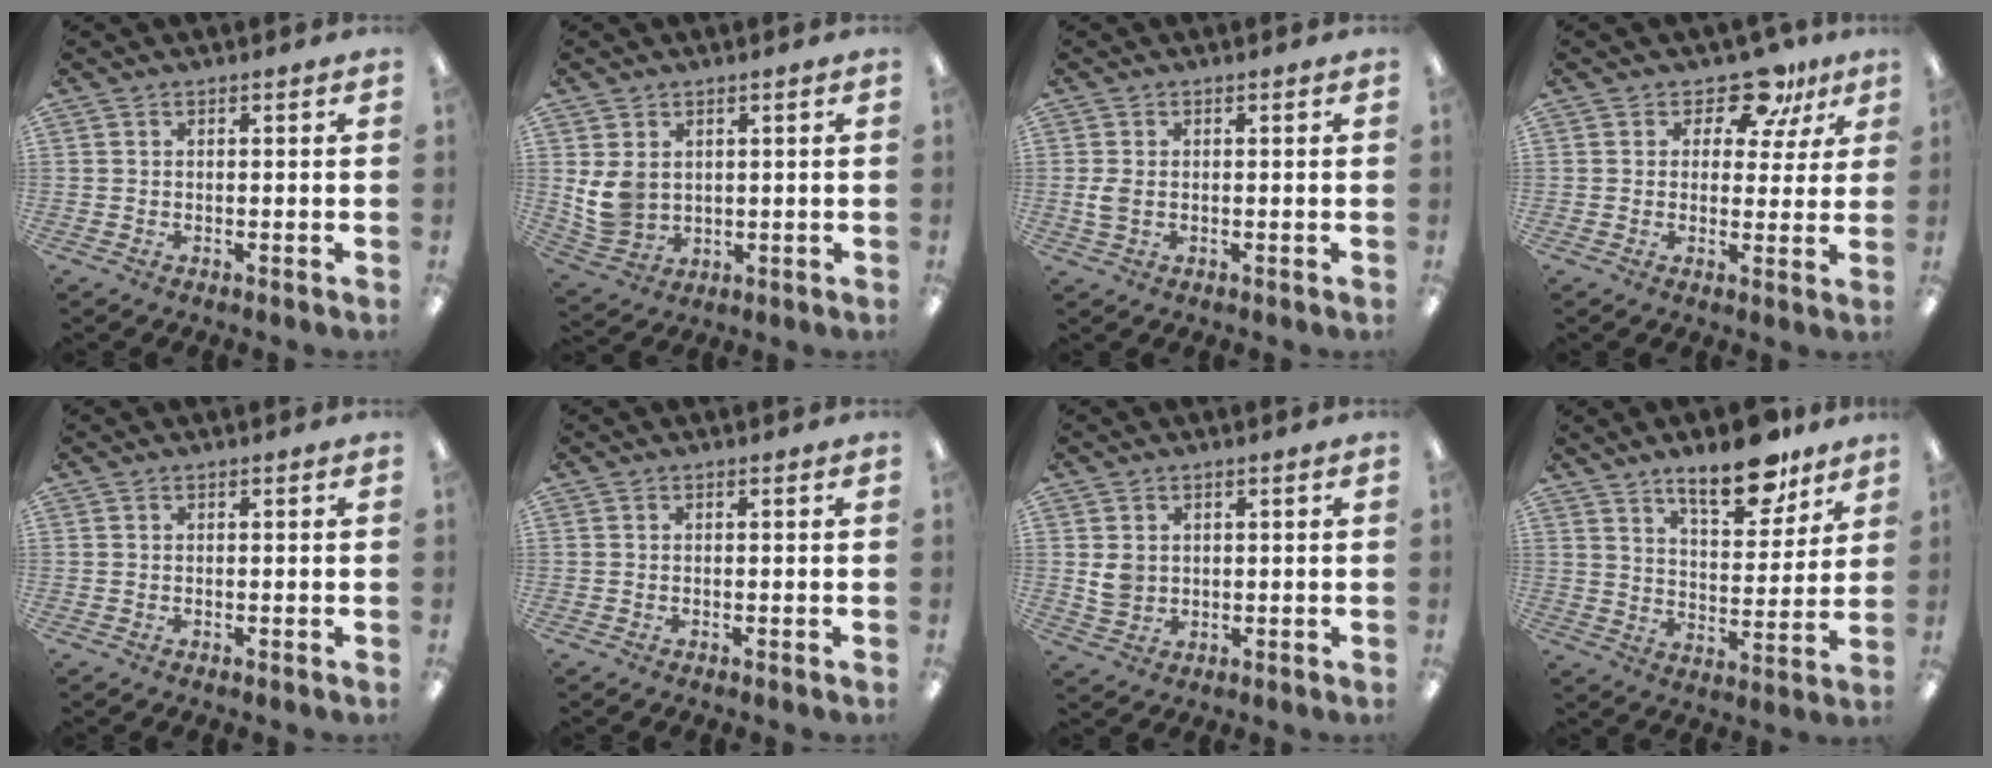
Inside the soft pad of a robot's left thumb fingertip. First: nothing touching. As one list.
[{"total": 6.8, "force": [1.9, 5.3, 3.7], "torque": [-0.096, -0.001, 0.041]}, {"total": 2.8, "force": [-0.1, 1.7, 2.3], "torque": [-0.050, 0.002, -0.004]}, {"total": 10.0, "force": [6.9, 5.3, 5.0], "torque": [-0.066, -0.039, 0.122]}, {"total": 0.0}, {"total": 0.0}, {"total": 3.8, "force": [1.0, 3.2, 1.7], "torque": [-0.026, 0.000, 0.019]}, {"total": 13.9, "force": [10.6, 5.0, 7.4], "torque": [-0.100, -0.060, 0.180]}]